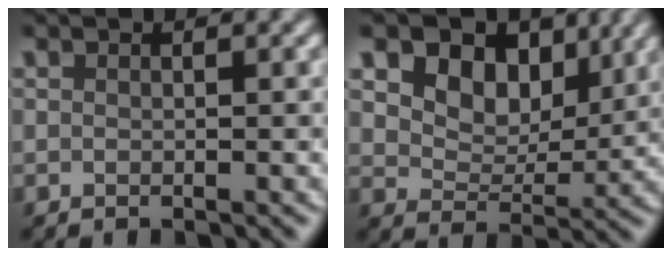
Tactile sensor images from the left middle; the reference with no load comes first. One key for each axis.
{"total": 8.4, "fx": 4.3, "fy": 5.5, "fz": 4.7, "tx": -0.082, "ty": -0.006, "tz": 0.075}